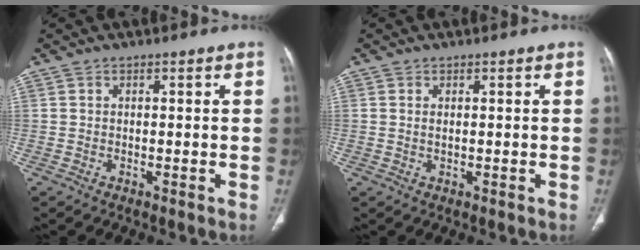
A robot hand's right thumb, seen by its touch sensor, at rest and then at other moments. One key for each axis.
{"total": 0.9, "fx": 0.2, "fy": 0.4, "fz": 0.7, "tx": -0.018, "ty": -0.001, "tz": 0.007}